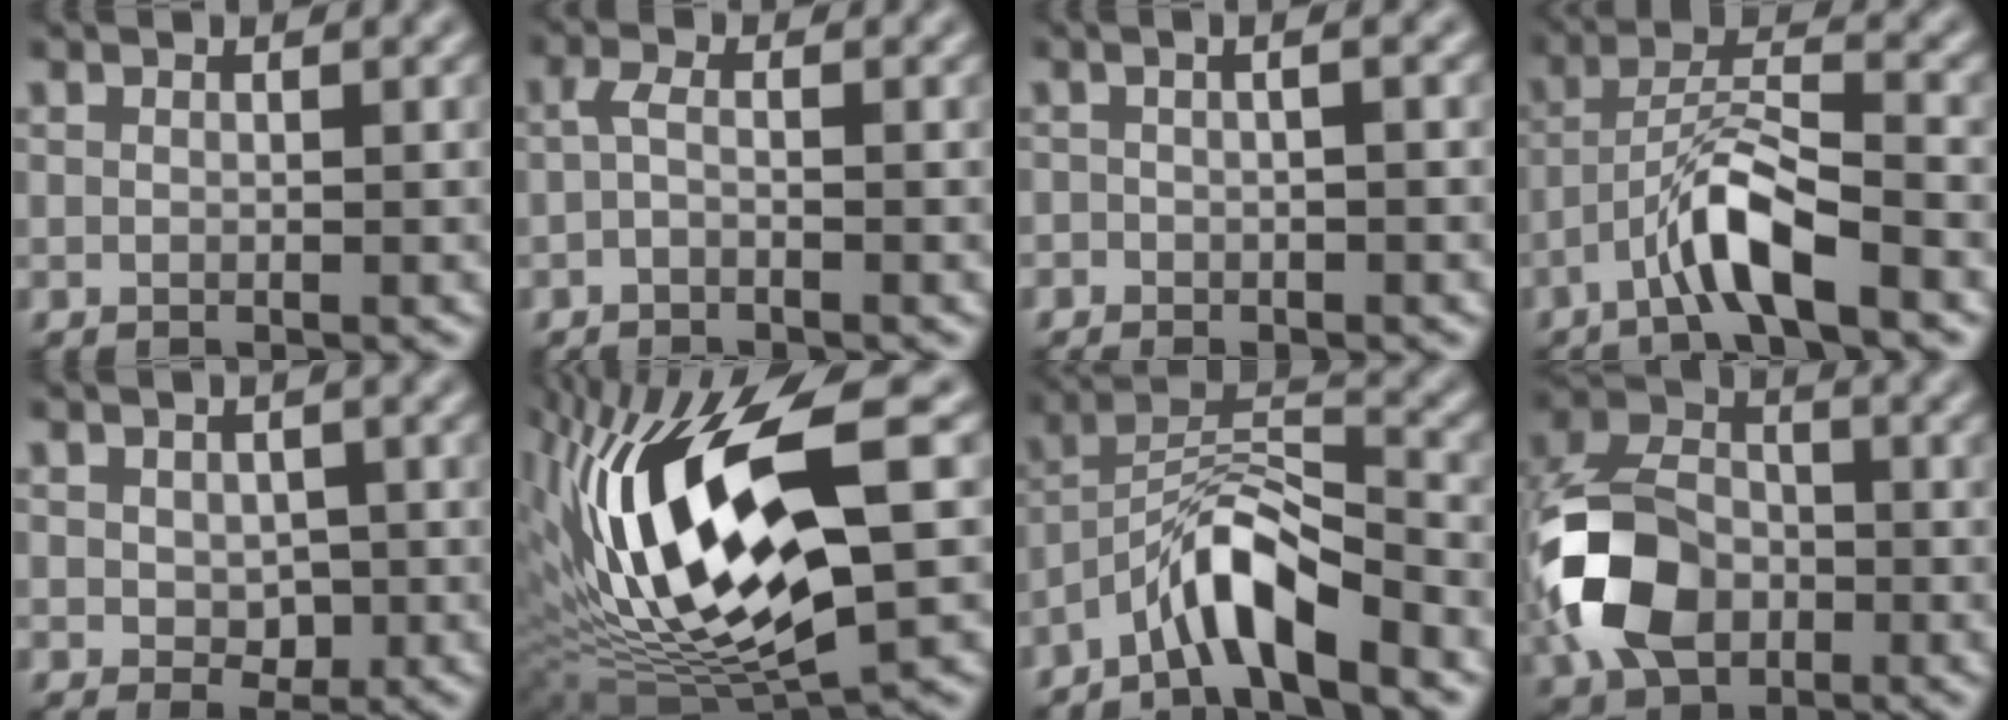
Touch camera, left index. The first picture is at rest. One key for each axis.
{"total": 1.1, "fx": -0.4, "fy": 0.2, "fz": 1.0, "tx": -0.025, "ty": -0.003, "tz": -0.010}
{"total": 1.4, "fx": -0.2, "fy": 0.4, "fz": 1.3, "tx": -0.015, "ty": -0.008, "tz": -0.004}
{"total": 5.3, "fx": -3.1, "fy": 0.7, "fz": 4.3, "tx": -0.081, "ty": 0.016, "tz": -0.060}
{"total": 2.0, "fx": 0.1, "fy": 1.4, "fz": 1.4, "tx": -0.024, "ty": -0.006, "tz": 0.004}
{"total": 15.8, "fx": 2.0, "fy": 5.5, "fz": 14.7, "tx": -0.294, "ty": 0.004, "tz": 0.038}
{"total": 5.6, "fx": -3.9, "fy": 1.0, "fz": 3.9, "tx": -0.071, "ty": 0.012, "tz": -0.079}
{"total": 8.9, "fx": -2.5, "fy": 6.1, "fz": 5.9, "tx": -0.125, "ty": 0.005, "tz": -0.059}